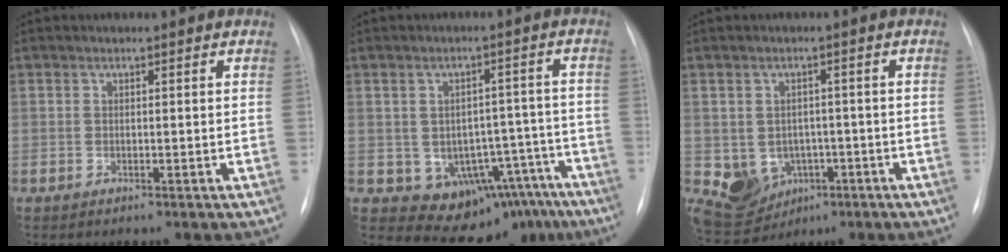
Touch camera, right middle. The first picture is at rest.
{"total": 12.1, "force": [-7.1, 8.1, 5.6], "torque": [-0.035, 0.040, -0.086]}
{"total": 7.4, "force": [-2.1, 6.4, 3.1], "torque": [-0.059, 0.014, -0.015]}